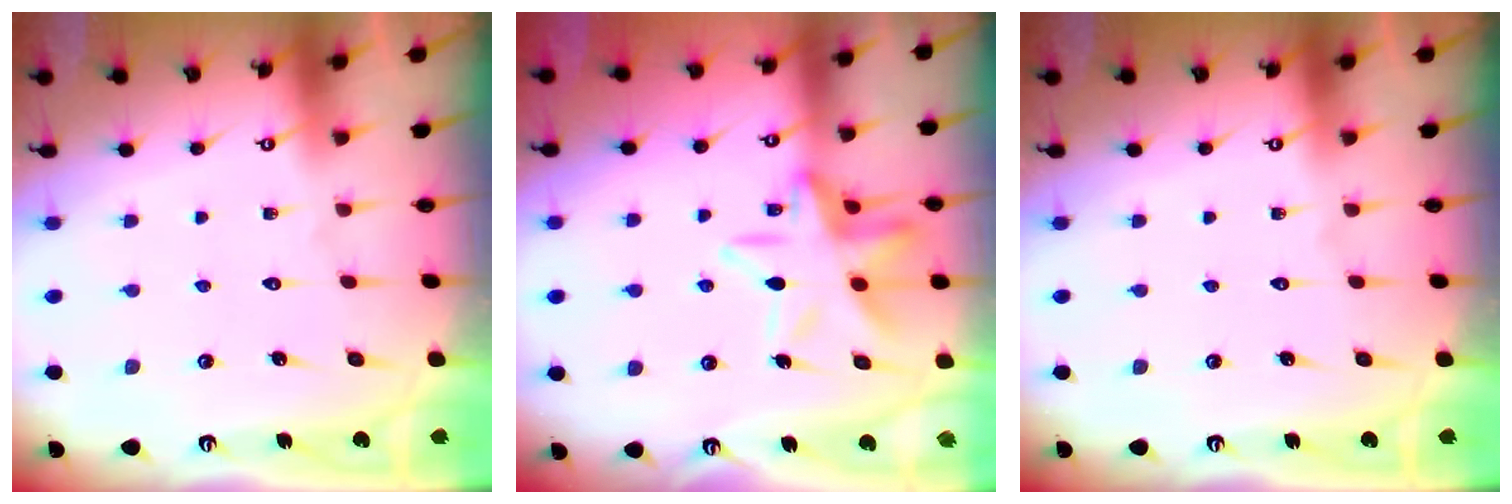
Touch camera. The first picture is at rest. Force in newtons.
{"total": 13.4, "press": 13.4, "slide": 1.3}
{"total": 0.0}